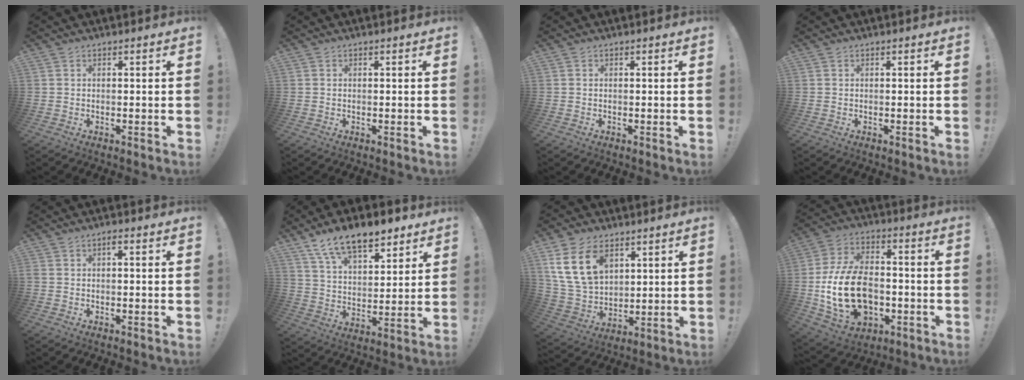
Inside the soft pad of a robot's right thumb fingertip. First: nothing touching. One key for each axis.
{"total": 0.0}
{"total": 0.0}
{"total": 0.0}
{"total": 1.1, "fx": -0.5, "fy": 0.2, "fz": 1.0, "tx": -0.027, "ty": 0.008, "tz": -0.010}
{"total": 14.0, "fx": 9.9, "fy": 6.4, "fz": 7.5, "tx": -0.124, "ty": -0.053, "tz": 0.180}
{"total": 15.6, "fx": 7.1, "fy": 10.4, "fz": 9.2, "tx": -0.191, "ty": -0.030, "tz": 0.137}
{"total": 21.3, "fx": -4.4, "fy": 14.6, "fz": 15.0, "tx": -0.276, "ty": 0.037, "tz": -0.058}